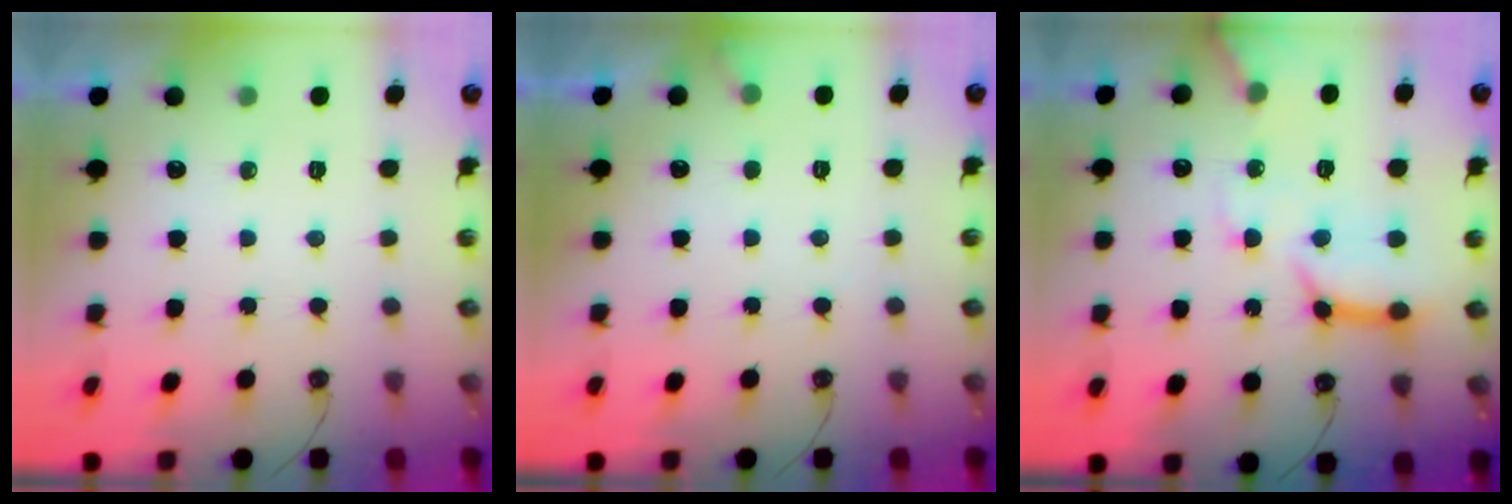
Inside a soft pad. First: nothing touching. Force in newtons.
{"total": 4.5, "press": 4.4, "slide": 0.4}
{"total": 13.3, "press": 13.2, "slide": 1.5}